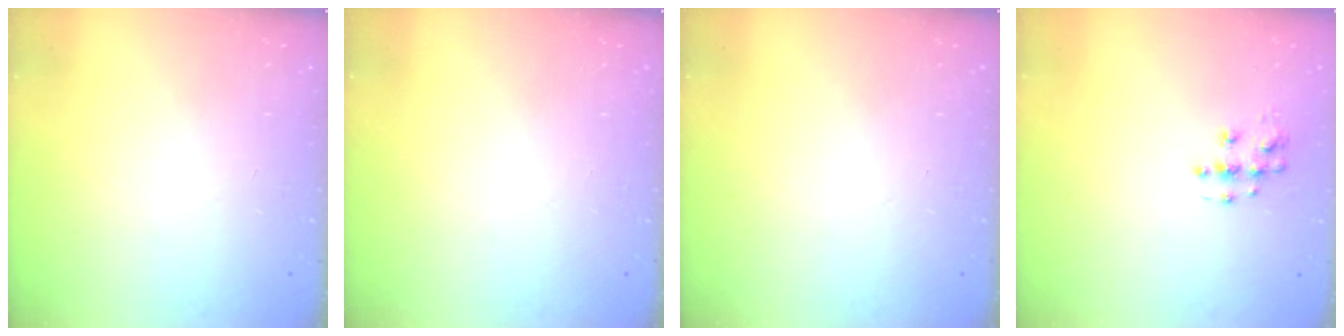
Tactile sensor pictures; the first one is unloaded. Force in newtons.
{"total": 0.0}
{"total": 0.0}
{"total": 6.7, "press": 6.7, "slide": 0.3}